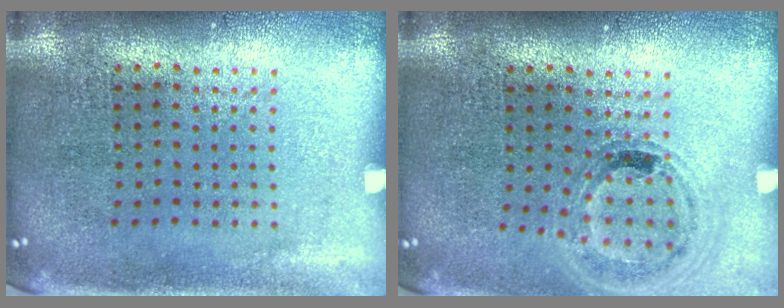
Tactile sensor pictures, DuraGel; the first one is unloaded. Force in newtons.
{"total": 0.9, "press": 0.9, "slide": 0.1}